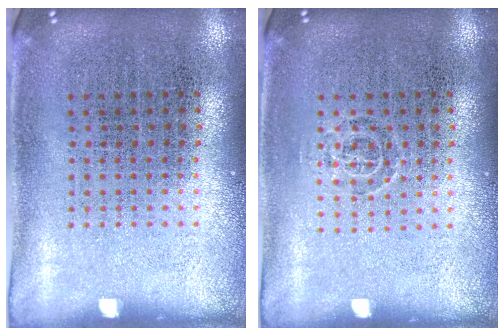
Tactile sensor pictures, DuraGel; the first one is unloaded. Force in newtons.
{"total": 0.7, "press": 0.5, "slide": 0.6}